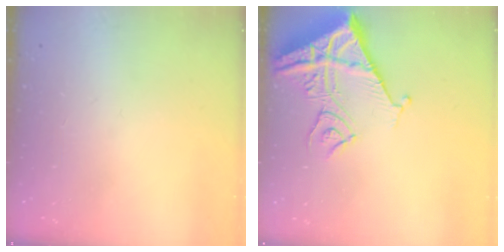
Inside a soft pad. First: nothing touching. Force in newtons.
{"total": 13.5, "press": 13.5, "slide": 1.4}